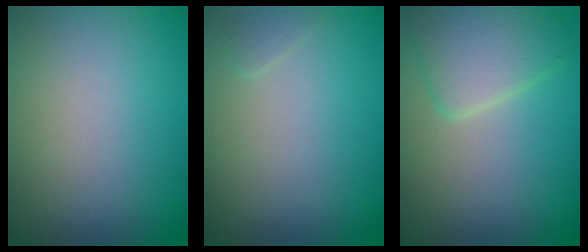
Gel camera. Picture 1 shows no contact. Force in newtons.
{"total": 0.6, "press": 0.6, "slide": 0.0}
{"total": 3.4, "press": 3.4, "slide": 0.1}